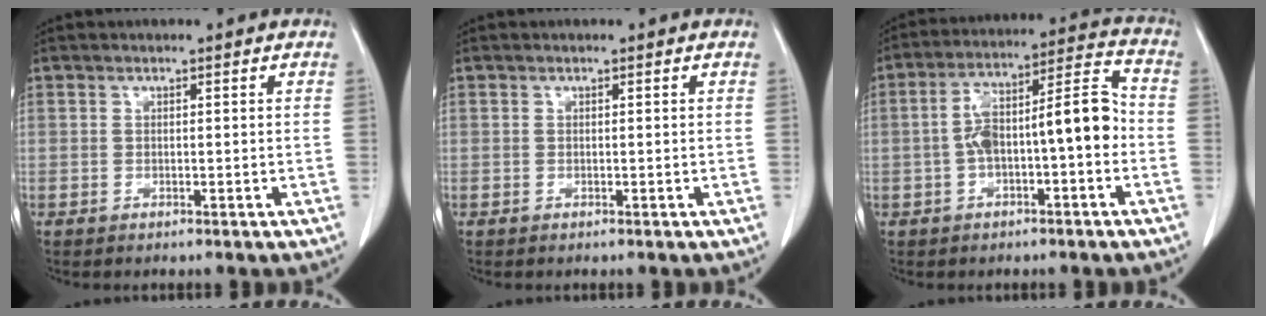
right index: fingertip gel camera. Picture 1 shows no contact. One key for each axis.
{"total": 0.0}
{"total": 12.2, "fx": -1.8, "fy": 2.8, "fz": 11.8, "tx": -0.198, "ty": 0.045, "tz": -0.026}